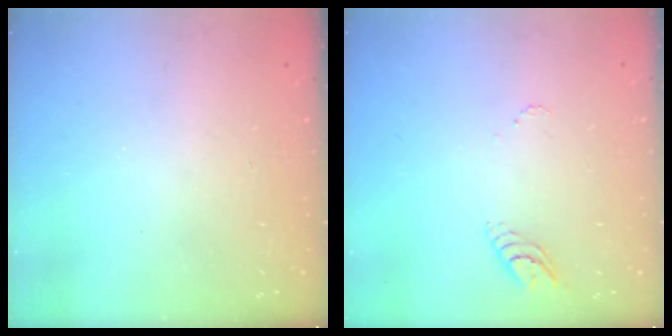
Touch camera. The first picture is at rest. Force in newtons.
{"total": 3.6, "press": 3.5, "slide": 0.6}